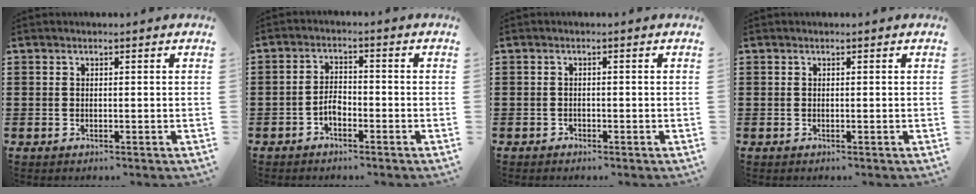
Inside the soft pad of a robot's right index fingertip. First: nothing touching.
{"total": 2.8, "force": [-1.5, 1.5, 1.8], "torque": [-0.043, 0.004, -0.033]}
{"total": 0.7, "force": [-0.6, 0.4, 0.1], "torque": [-0.004, 0.002, -0.015]}
{"total": 0.0}